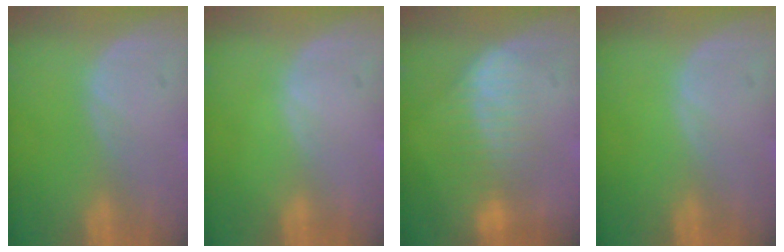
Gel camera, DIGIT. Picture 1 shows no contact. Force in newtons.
{"total": 0.0}
{"total": 7.1, "press": 6.3, "slide": 3.3}
{"total": 0.0}